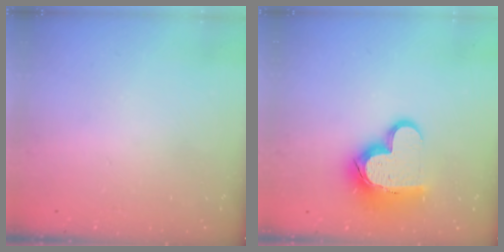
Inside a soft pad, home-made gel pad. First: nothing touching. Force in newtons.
{"total": 15.5, "press": 15.5, "slide": 1.3}